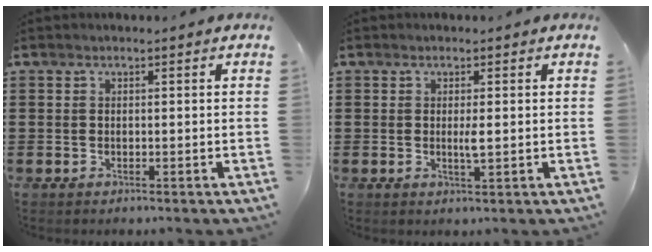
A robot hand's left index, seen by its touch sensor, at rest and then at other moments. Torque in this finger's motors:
{"motor_torque": [0.49, -0.07, 0.10, 0.03]}